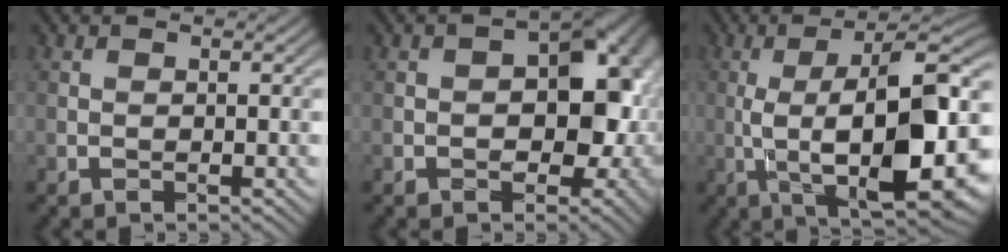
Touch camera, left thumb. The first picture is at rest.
{"total": 11.1, "force": [-0.5, 7.6, 8.0], "torque": [-0.071, -0.012, -0.001]}
{"total": 14.7, "force": [-0.8, 4.2, 14.0], "torque": [-0.223, 0.016, -0.013]}